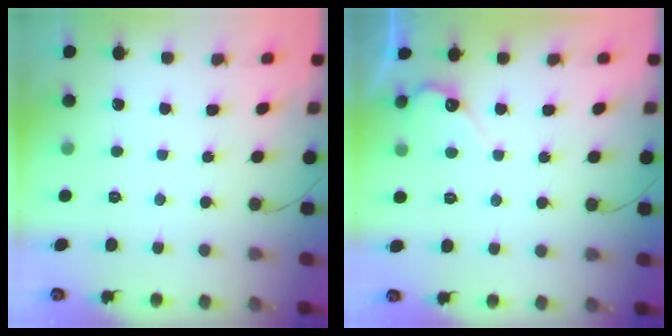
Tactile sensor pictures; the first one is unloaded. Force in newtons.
{"total": 4.9, "press": 4.9, "slide": 0.3}